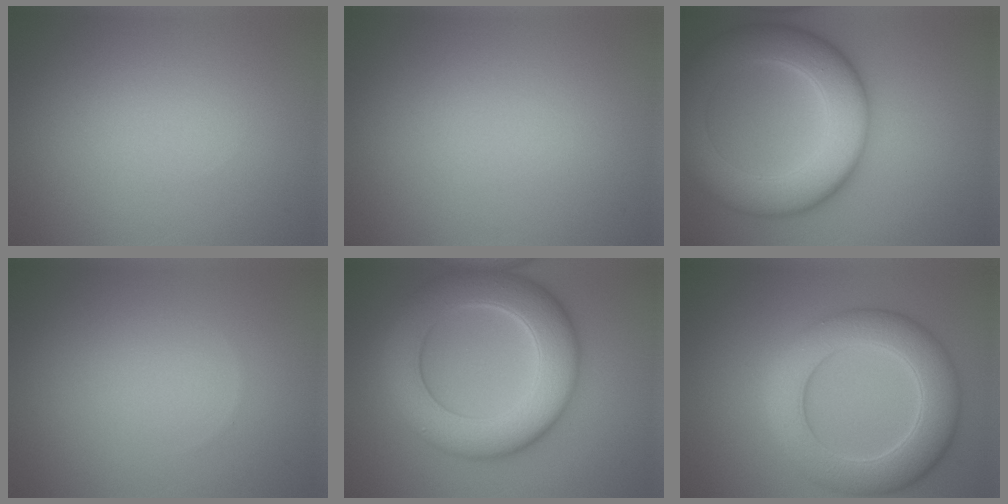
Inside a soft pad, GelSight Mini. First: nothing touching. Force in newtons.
{"total": 0.0}
{"total": 9.6, "press": 9.6, "slide": 0.5}
{"total": 0.0}
{"total": 9.8, "press": 9.7, "slide": 0.7}
{"total": 7.8, "press": 7.8, "slide": 0.4}